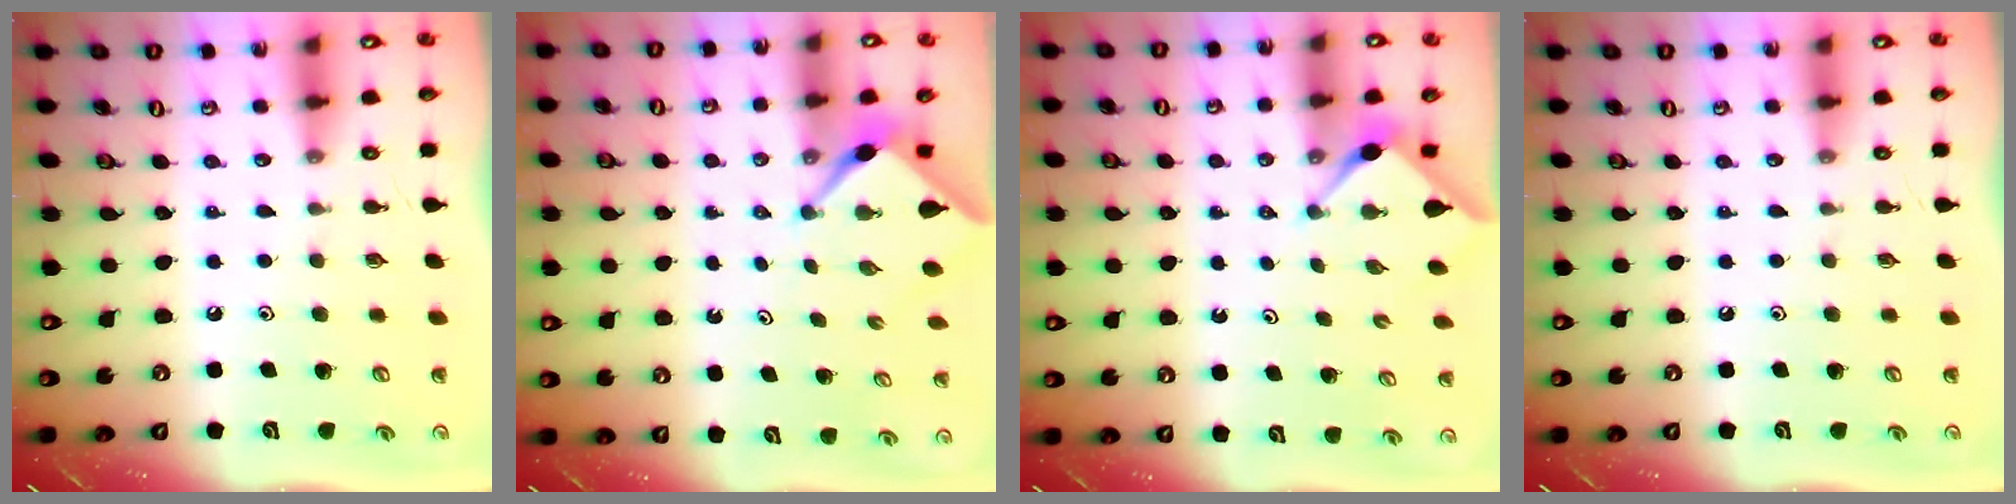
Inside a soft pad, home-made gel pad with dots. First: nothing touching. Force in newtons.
{"total": 2.2, "press": 2.2, "slide": 0.2}
{"total": 2.9, "press": 2.9, "slide": 0.3}
{"total": 0.0}